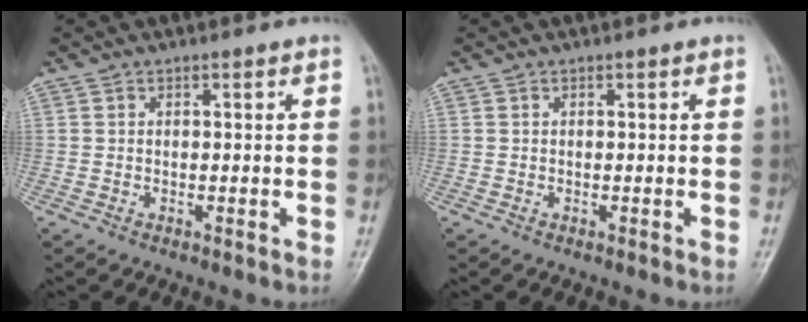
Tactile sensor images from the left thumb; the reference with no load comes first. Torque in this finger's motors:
{"motor_torque": [0.00, 0.00, -0.03, 0.04, 0.00]}